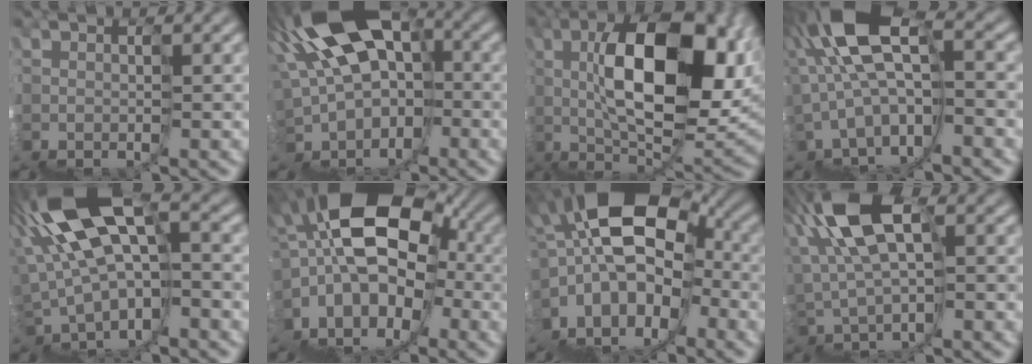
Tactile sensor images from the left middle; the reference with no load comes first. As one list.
[{"total": 10.4, "force": [2.0, 6.3, 8.1], "torque": [-0.122, 0.033, 0.039]}, {"total": 10.0, "force": [4.2, 4.0, 8.1], "torque": [-0.106, 0.039, 0.059]}, {"total": 7.2, "force": [1.2, 3.5, 6.1], "torque": [-0.129, 0.037, 0.033]}, {"total": 8.8, "force": [2.4, 4.2, 7.3], "torque": [-0.141, 0.030, 0.057]}, {"total": 9.3, "force": [0.3, 6.4, 6.7], "torque": [-0.076, 0.033, -0.004]}, {"total": 8.7, "force": [0.2, 5.5, 6.7], "torque": [-0.090, 0.033, -0.003]}, {"total": 6.2, "force": [3.7, 2.6, 4.3], "torque": [-0.099, 0.029, 0.055]}]